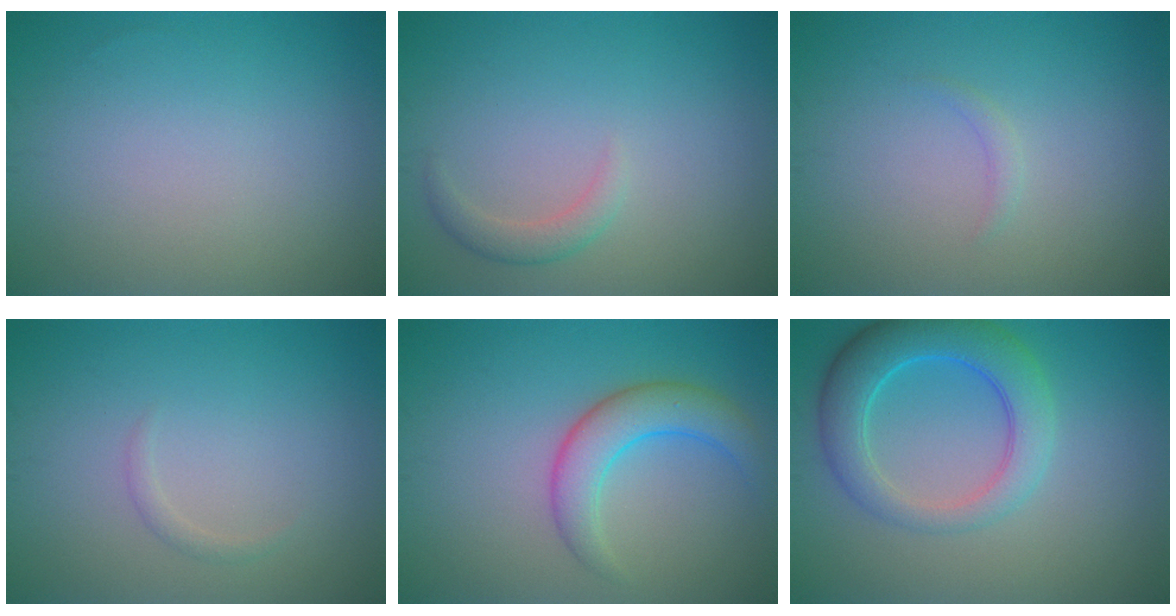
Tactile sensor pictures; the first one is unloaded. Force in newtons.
{"total": 1.6, "press": 1.6, "slide": 0.1}
{"total": 0.7, "press": 0.7, "slide": 0.0}
{"total": 0.8, "press": 0.8, "slide": 0.0}
{"total": 4.3, "press": 4.3, "slide": 0.1}
{"total": 5.9, "press": 5.9, "slide": 0.3}